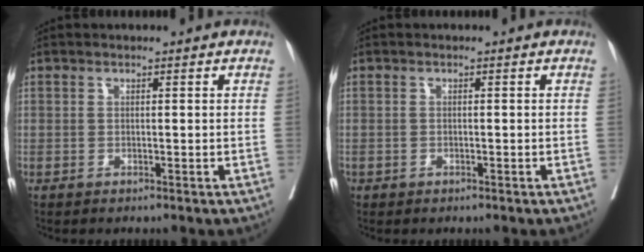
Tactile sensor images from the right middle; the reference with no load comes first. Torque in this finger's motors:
{"motor_torque": [1.03, -1.01, 0.58, 0.05]}